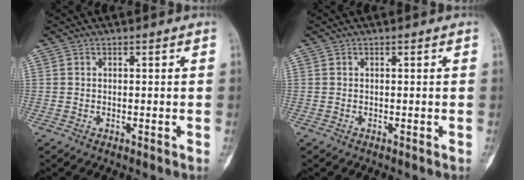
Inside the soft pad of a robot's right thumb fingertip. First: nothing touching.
{"total": 0.0}